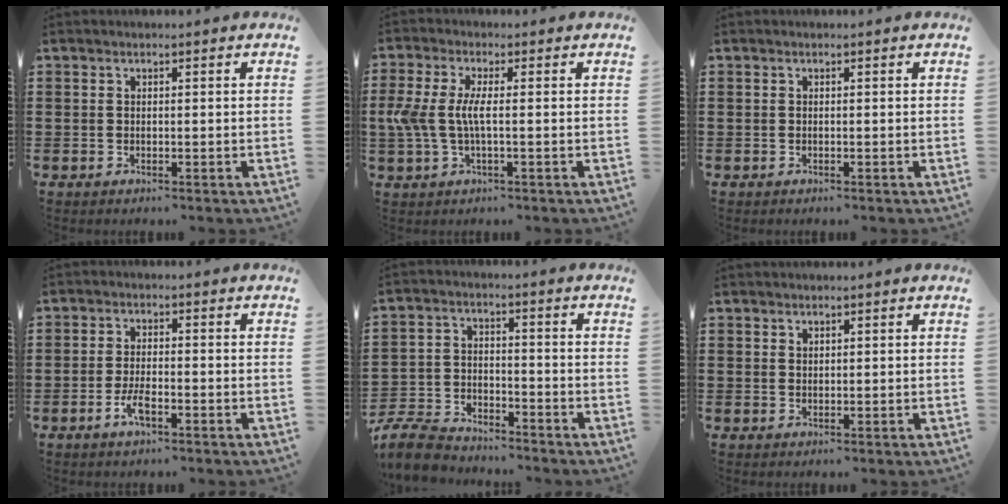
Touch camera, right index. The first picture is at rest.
{"total": 5.1, "force": [-0.5, 1.5, 4.8], "torque": [-0.124, -0.011, -0.020]}
{"total": 0.0}
{"total": 3.6, "force": [-1.8, 1.2, 2.9], "torque": [-0.062, -0.001, -0.037]}
{"total": 7.2, "force": [-6.8, 1.4, 1.6], "torque": [-0.051, 0.008, -0.138]}
{"total": 0.8, "force": [0.7, 0.4, 0.1], "torque": [-0.004, 0.000, 0.014]}